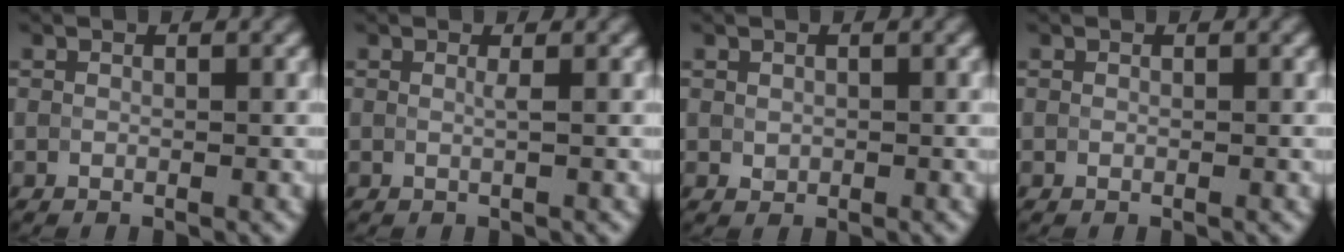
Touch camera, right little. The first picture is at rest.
{"total": 0.0}
{"total": 0.8, "force": [0.0, 0.8, 0.0], "torque": [-0.002, 0.006, 0.005]}
{"total": 0.0}